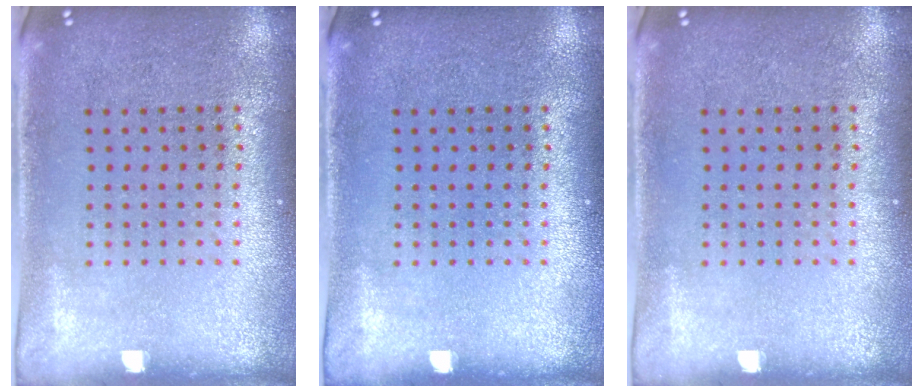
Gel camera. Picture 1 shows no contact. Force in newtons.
{"total": 0.0}
{"total": 0.0}